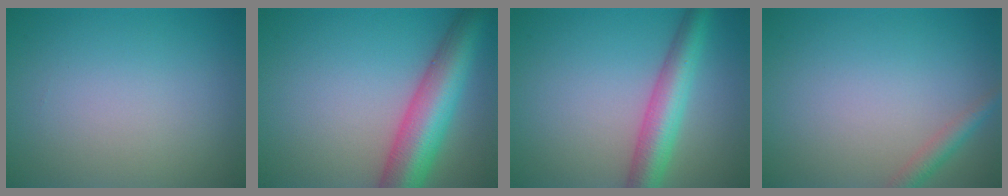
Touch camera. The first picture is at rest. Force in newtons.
{"total": 8.5, "press": 8.5, "slide": 0.3}
{"total": 5.1, "press": 5.1, "slide": 0.1}
{"total": 1.8, "press": 1.8, "slide": 0.1}